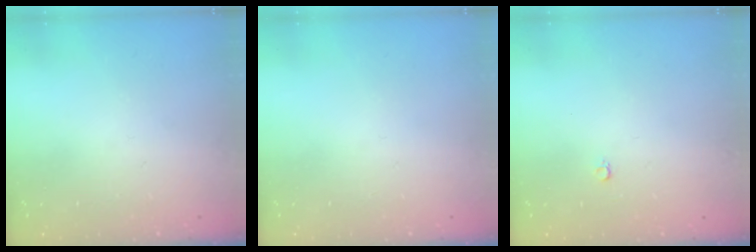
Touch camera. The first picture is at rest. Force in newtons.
{"total": 0.0}
{"total": 2.4, "press": 2.4, "slide": 0.2}